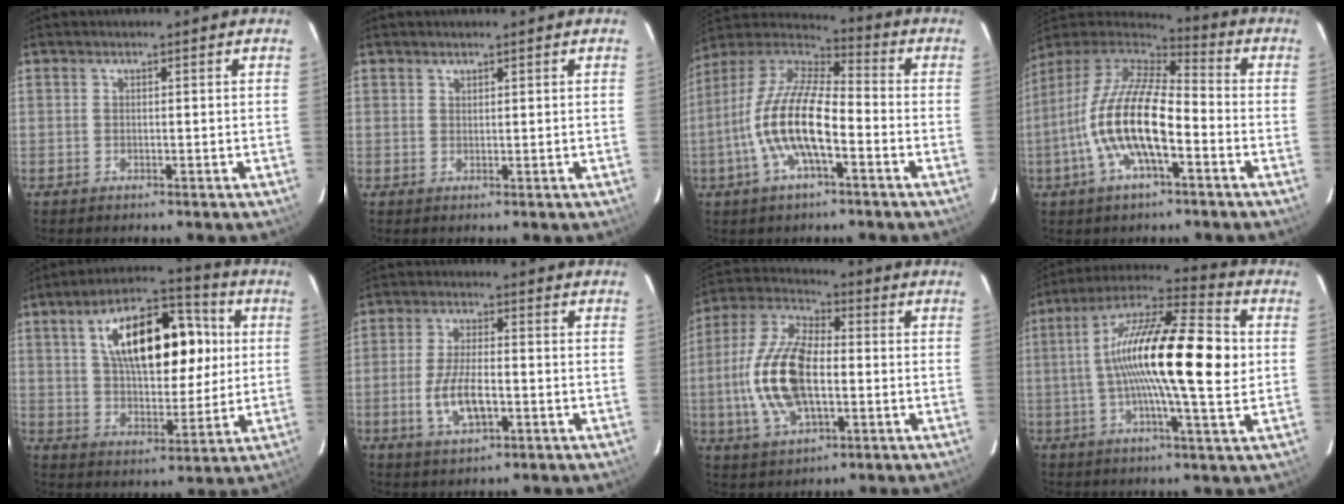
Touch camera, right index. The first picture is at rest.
{"total": 0.8, "force": [0.7, 0.4, 0.1], "torque": [-0.001, 0.002, 0.013]}
{"total": 15.5, "force": [-4.7, 5.1, 13.9], "torque": [-0.277, 0.000, -0.096]}
{"total": 16.6, "force": [-5.0, 5.7, 14.8], "torque": [-0.291, -0.004, -0.101]}
{"total": 19.0, "force": [4.9, 9.7, 15.6], "torque": [-0.265, 0.035, 0.082]}
{"total": 8.2, "force": [-2.4, 3.2, 7.1], "torque": [-0.147, -0.006, -0.042]}
{"total": 16.5, "force": [-1.9, 7.9, 14.4], "torque": [-0.303, 0.008, -0.037]}
{"total": 21.4, "force": [1.5, 4.1, 21.0], "torque": [-0.362, 0.022, 0.002]}